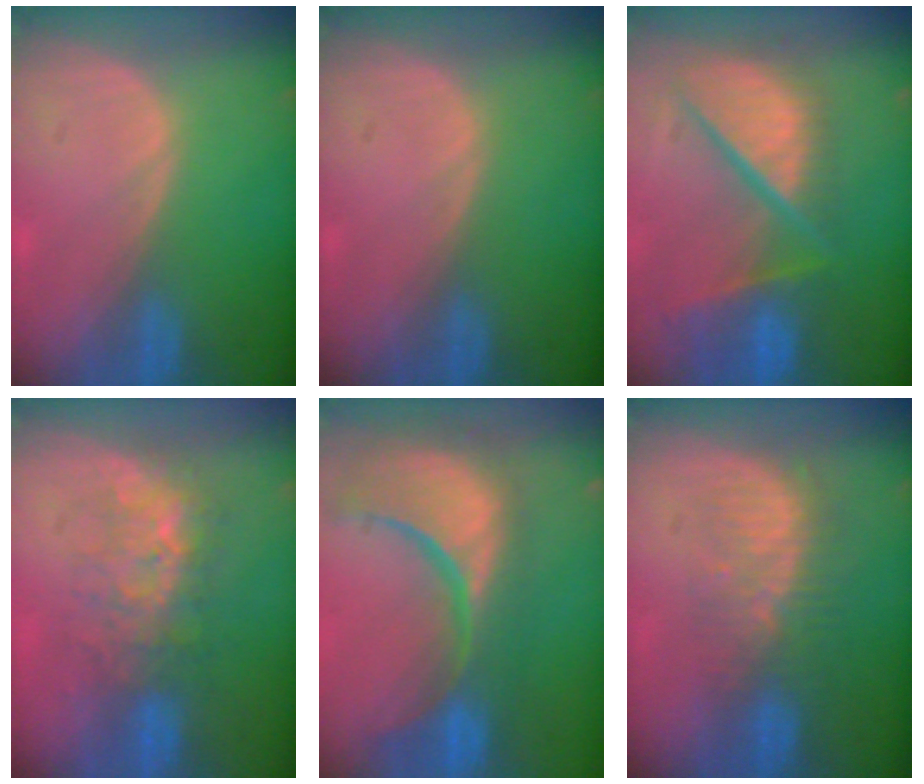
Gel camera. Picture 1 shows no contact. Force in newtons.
{"total": 0.0}
{"total": 12.1, "press": 10.0, "slide": 6.8}
{"total": 7.7, "press": 7.3, "slide": 2.3}
{"total": 15.4, "press": 12.2, "slide": 9.4}
{"total": 8.1, "press": 7.4, "slide": 3.3}